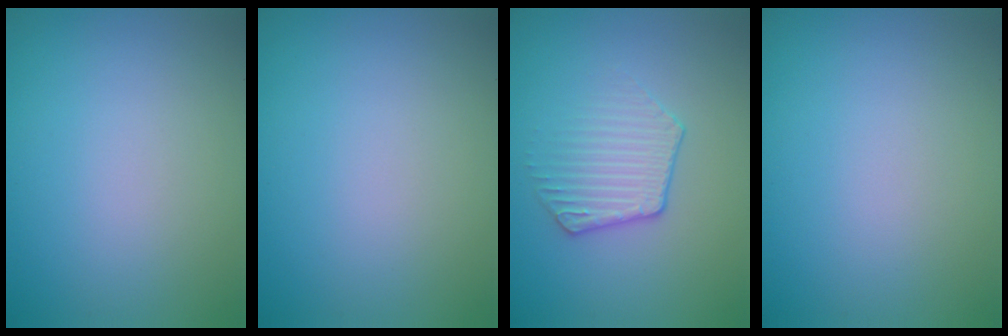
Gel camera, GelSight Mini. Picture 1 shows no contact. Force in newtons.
{"total": 0.0}
{"total": 2.3, "press": 1.8, "slide": 1.4}
{"total": 0.0}